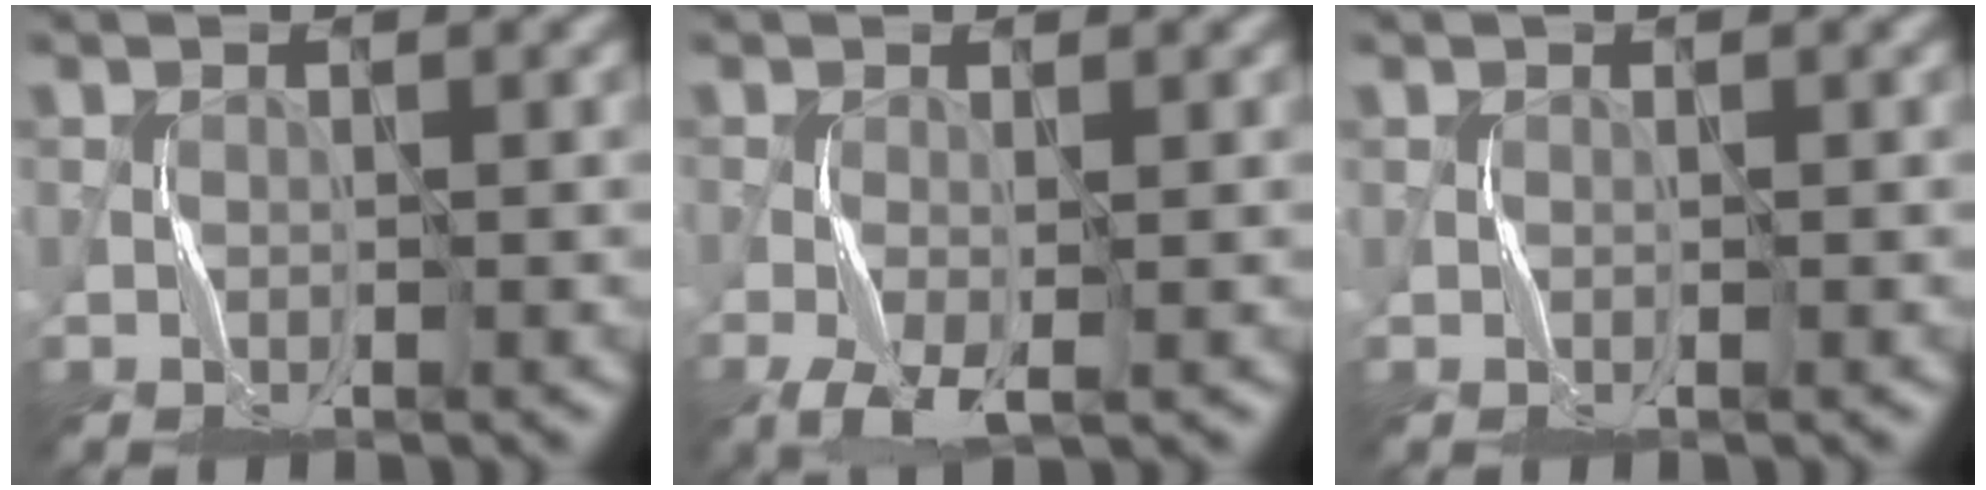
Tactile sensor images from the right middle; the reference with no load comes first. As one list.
[{"total": 3.6, "force": [-1.7, 1.3, 2.9], "torque": [-0.071, -0.006, -0.032]}, {"total": 0.0}]